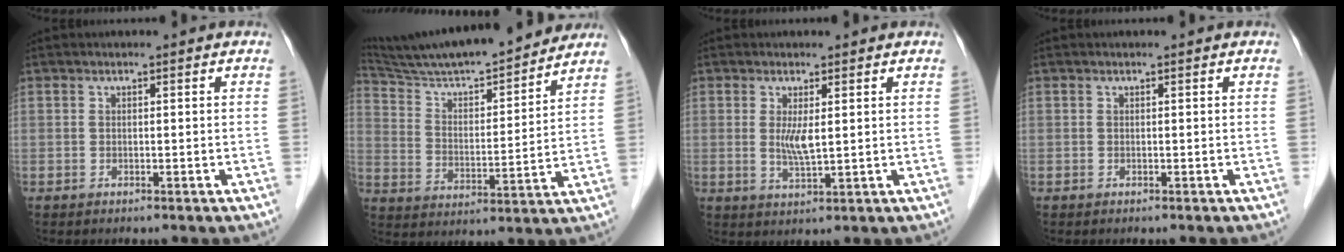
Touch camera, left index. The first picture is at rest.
{"total": 22.3, "force": [20.3, 1.6, 9.1], "torque": [-0.154, 0.001, 0.311]}
{"total": 3.3, "force": [0.6, 0.5, 3.2], "torque": [-0.068, -0.009, 0.015]}
{"total": 0.0}